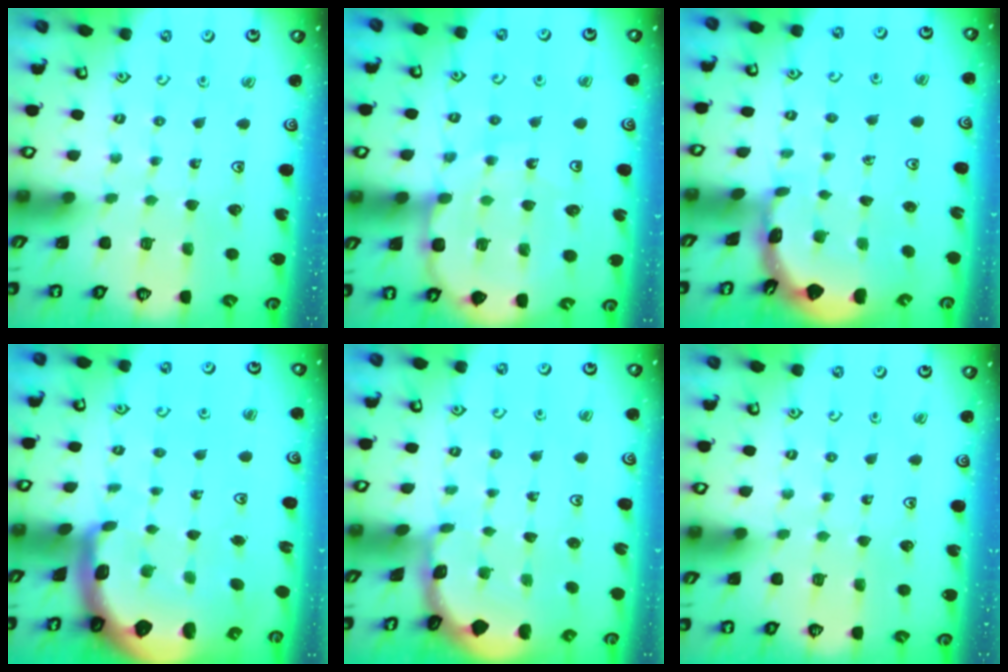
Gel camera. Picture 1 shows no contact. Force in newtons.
{"total": 12.4, "press": 12.0, "slide": 2.7}
{"total": 1.8, "press": 1.8, "slide": 0.1}
{"total": 4.8, "press": 4.2, "slide": 2.5}
{"total": 1.3, "press": 1.2, "slide": 0.1}
{"total": 0.0}